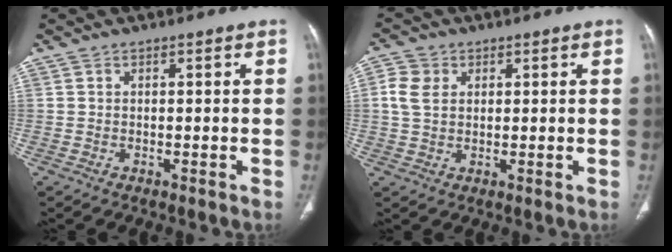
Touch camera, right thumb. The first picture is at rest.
{"total": 5.2, "force": [1.2, 4.1, 3.0], "torque": [-0.059, 0.006, 0.022]}